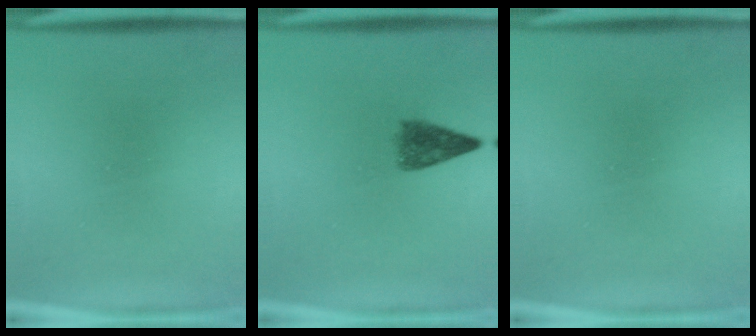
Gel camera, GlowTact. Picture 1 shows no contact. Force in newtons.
{"total": 4.1}
{"total": 0.0}